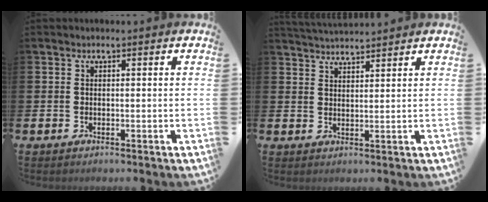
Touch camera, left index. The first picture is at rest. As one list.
[{"total": 3.2, "force": [3.2, 0.1, 0.1], "torque": [-0.010, -0.016, 0.060]}]